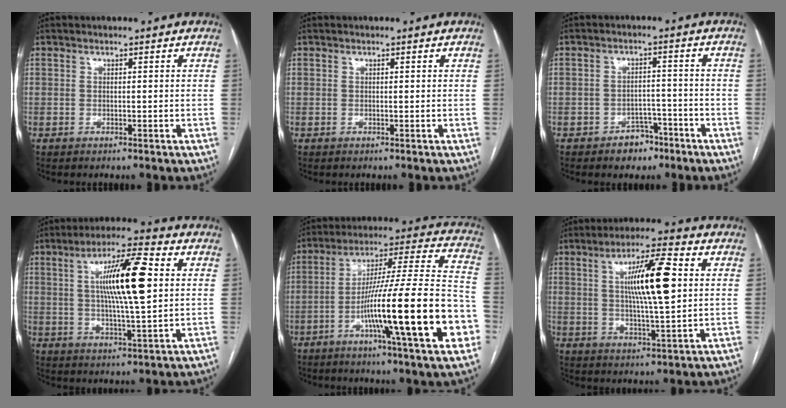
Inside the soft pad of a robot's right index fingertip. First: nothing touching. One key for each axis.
{"total": 0.0}
{"total": 4.4, "fx": -3.0, "fy": 2.9, "fz": 1.5, "tx": -0.015, "ty": 0.012, "tz": -0.039}
{"total": 13.3, "fx": 2.6, "fy": 1.4, "fz": 12.9, "tx": -0.224, "ty": 0.010, "tz": 0.041}
{"total": 25.3, "fx": -8.1, "fy": 0.7, "fz": 24.0, "tx": -0.323, "ty": -0.007, "tz": -0.135}
{"total": 11.8, "fx": 2.4, "fy": 1.3, "fz": 11.4, "tx": -0.196, "ty": 0.005, "tz": 0.039}